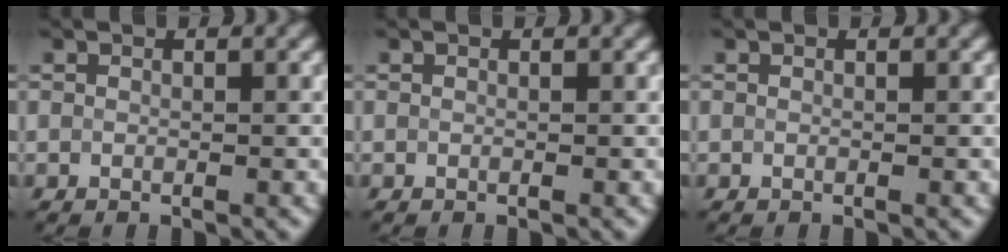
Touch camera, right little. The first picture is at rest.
{"total": 0.0}
{"total": 0.0}